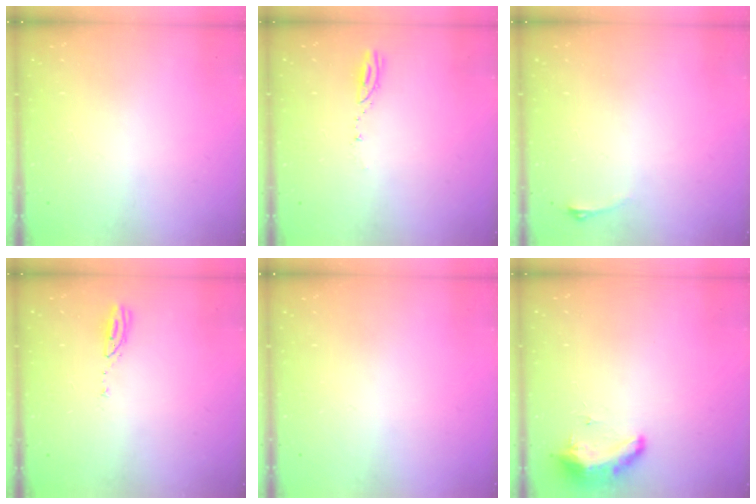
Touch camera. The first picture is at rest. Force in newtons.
{"total": 3.2, "press": 3.2, "slide": 0.4}
{"total": 2.9, "press": 2.6, "slide": 1.5}
{"total": 3.7, "press": 3.7, "slide": 0.3}
{"total": 0.0}
{"total": 8.5, "press": 8.3, "slide": 1.6}